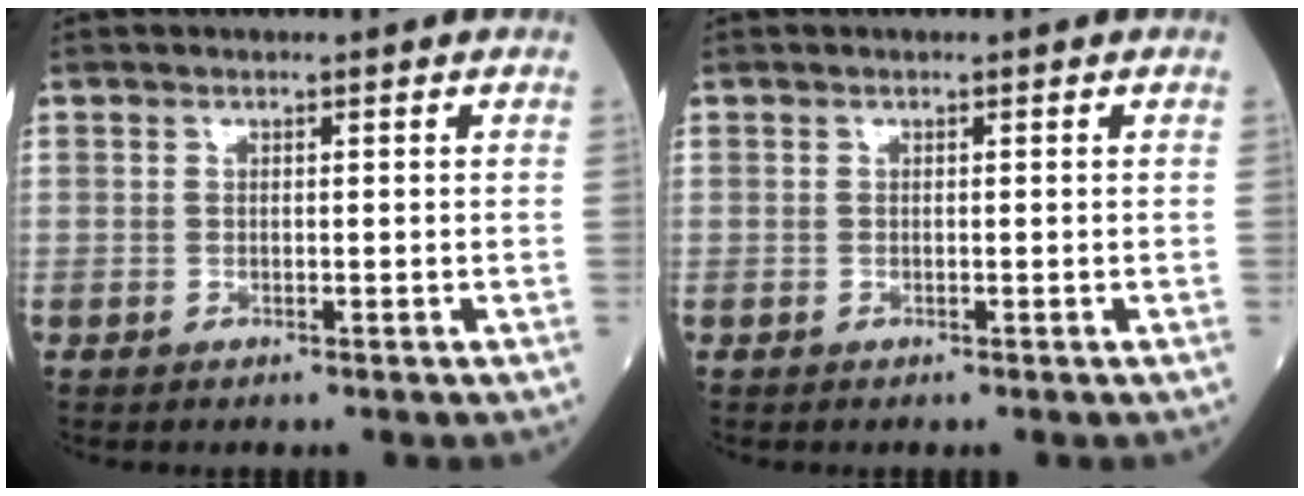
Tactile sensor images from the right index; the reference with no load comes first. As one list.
[{"total": 0.0}]